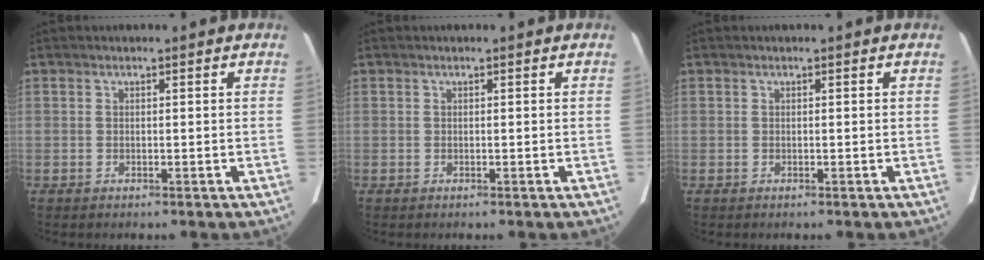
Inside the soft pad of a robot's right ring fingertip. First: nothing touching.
{"total": 0.0}
{"total": 0.0}